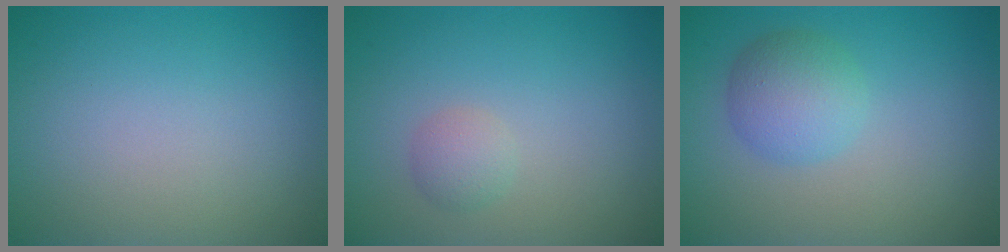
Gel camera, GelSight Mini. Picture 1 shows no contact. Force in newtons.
{"total": 1.4, "press": 1.4, "slide": 0.1}
{"total": 3.5, "press": 3.5, "slide": 0.1}